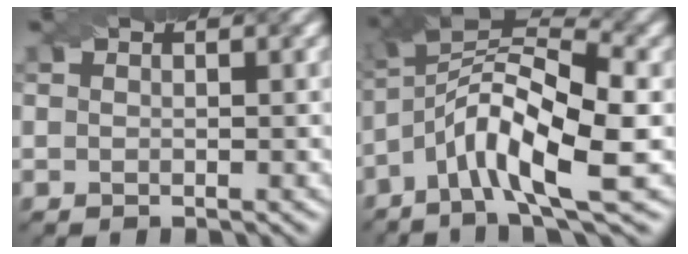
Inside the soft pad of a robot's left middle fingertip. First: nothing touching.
{"total": 9.9, "force": [-3.5, 2.7, 8.9], "torque": [-0.154, 0.018, -0.072]}